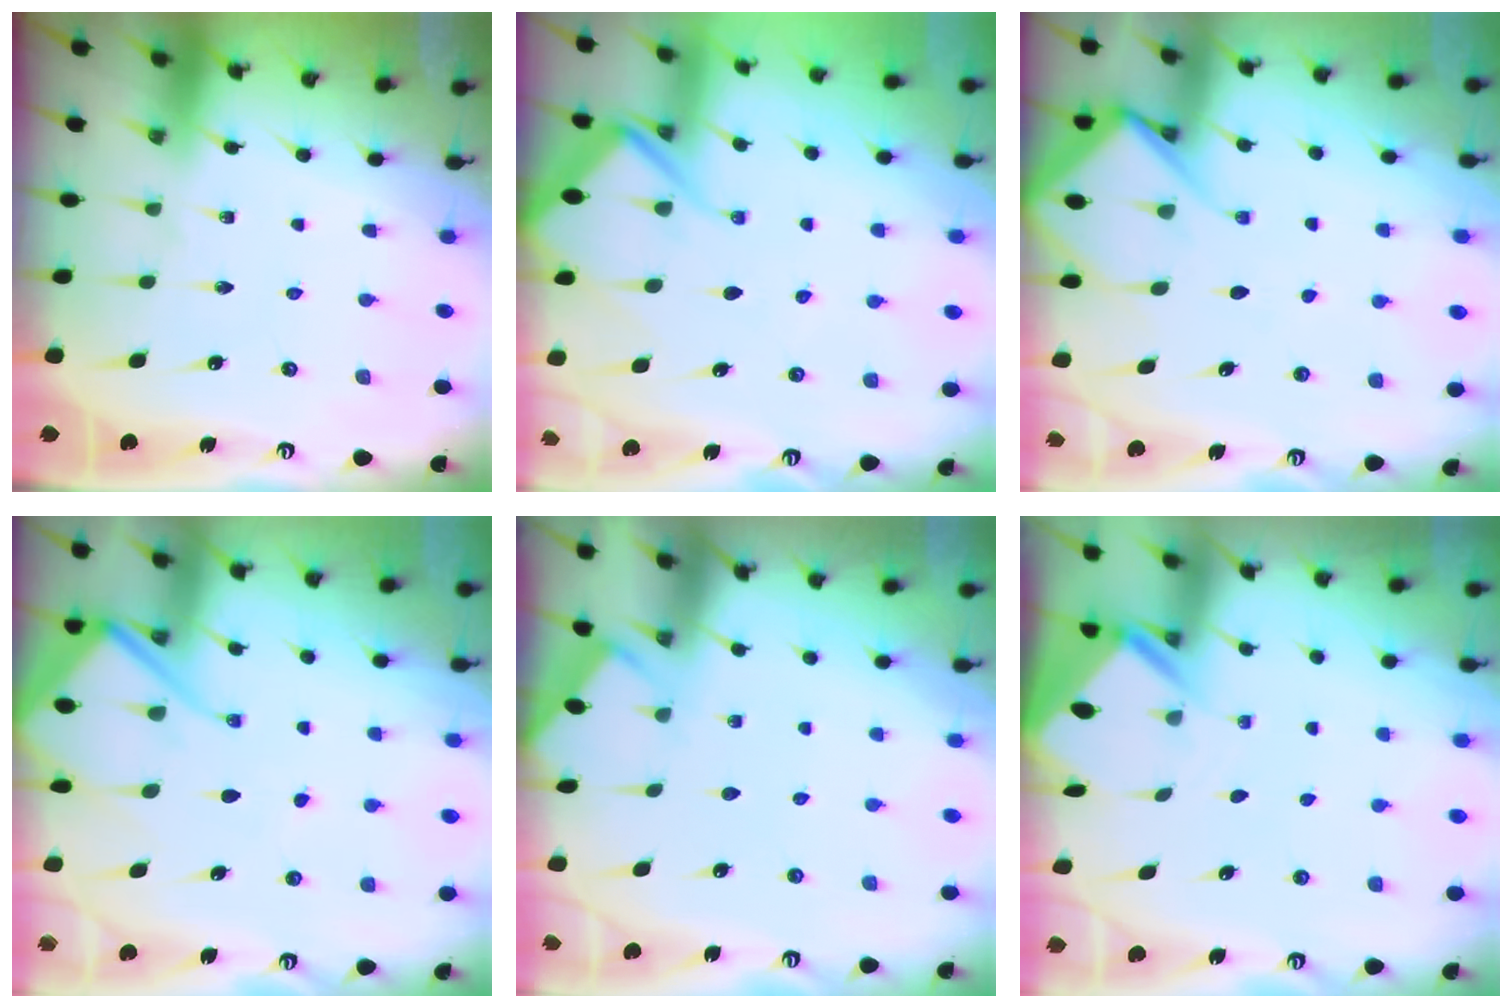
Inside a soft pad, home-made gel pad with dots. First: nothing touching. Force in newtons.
{"total": 8.3, "press": 8.2, "slide": 1.0}
{"total": 8.6, "press": 8.5, "slide": 0.9}
{"total": 12.5, "press": 12.4, "slide": 1.3}
{"total": 2.8, "press": 2.8, "slide": 0.3}
{"total": 3.1, "press": 3.1, "slide": 0.3}